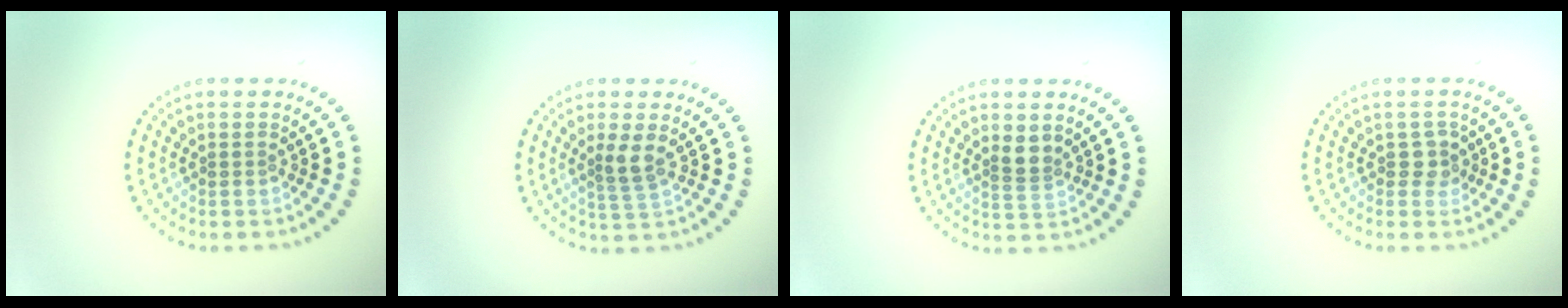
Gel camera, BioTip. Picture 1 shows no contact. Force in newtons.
{"total": 2.0, "press": 1.6, "slide": 1.1}
{"total": 1.5, "press": 1.2, "slide": 0.9}
{"total": 1.6, "press": 1.4, "slide": 0.7}